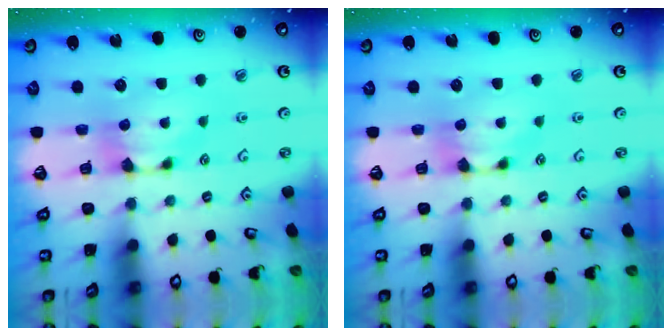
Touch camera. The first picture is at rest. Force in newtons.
{"total": 0.0}